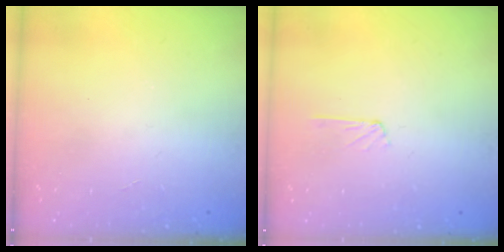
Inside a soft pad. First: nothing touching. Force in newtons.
{"total": 2.9, "press": 2.9, "slide": 0.3}